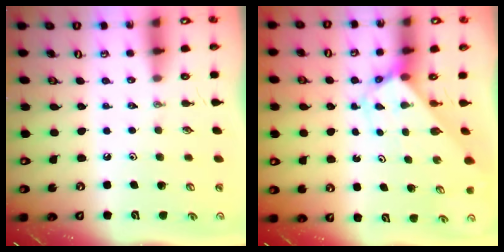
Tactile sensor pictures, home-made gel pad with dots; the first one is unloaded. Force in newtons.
{"total": 2.7, "press": 2.7, "slide": 0.2}